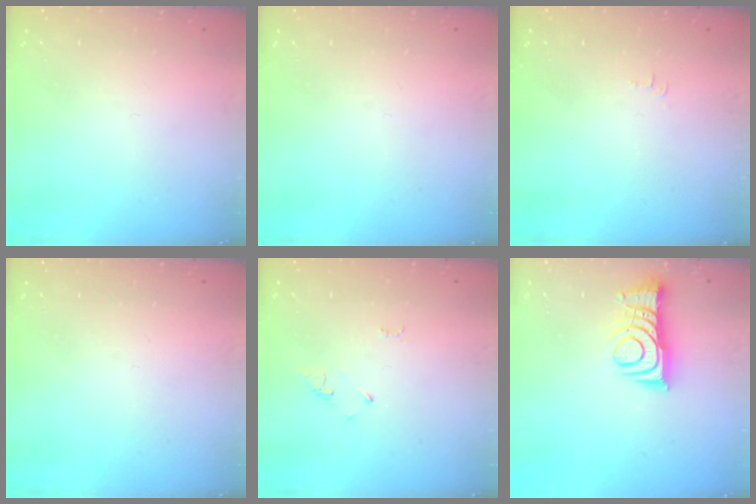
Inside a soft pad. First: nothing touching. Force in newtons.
{"total": 0.0}
{"total": 3.3, "press": 3.3, "slide": 0.5}
{"total": 0.0}
{"total": 2.6, "press": 2.6, "slide": 0.4}
{"total": 10.0, "press": 9.9, "slide": 1.0}